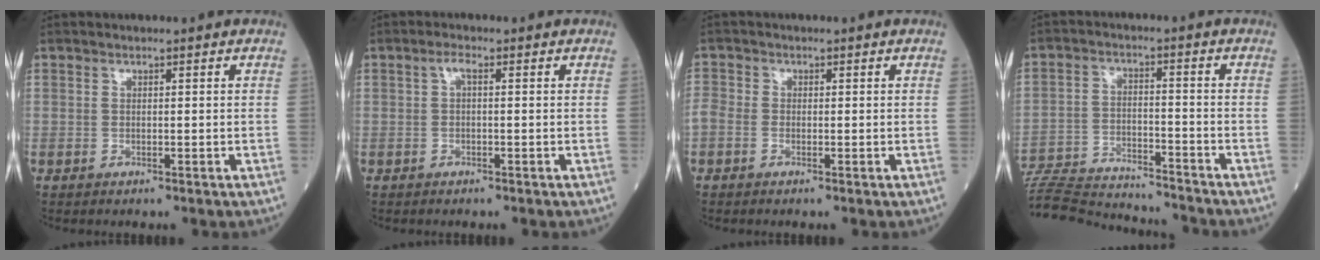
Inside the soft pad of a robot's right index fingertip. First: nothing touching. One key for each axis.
{"total": 1.4, "fx": 0.2, "fy": 0.3, "fz": 1.3, "tx": -0.025, "ty": 0.004, "tz": 0.004}
{"total": 2.1, "fx": -0.7, "fy": 1.5, "fz": 1.2, "tx": -0.037, "ty": 0.004, "tz": -0.015}
{"total": 16.9, "fx": -16.4, "fy": 1.2, "fz": 3.9, "tx": -0.082, "ty": -0.001, "tz": -0.252}